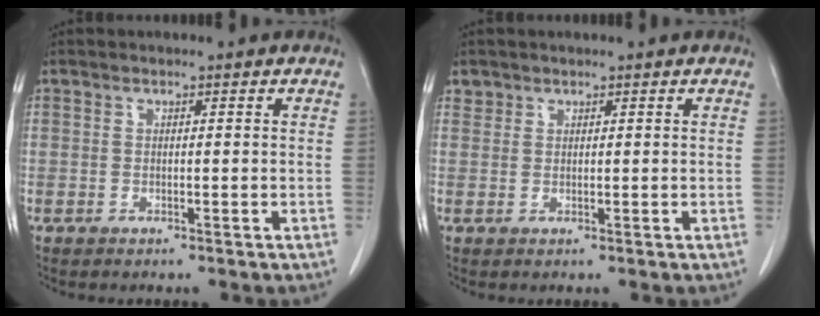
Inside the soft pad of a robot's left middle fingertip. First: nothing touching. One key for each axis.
{"total": 1.0, "fx": 0.7, "fy": 0.7, "fz": -0.1, "tx": 0.009, "ty": 0.004, "tz": 0.012}